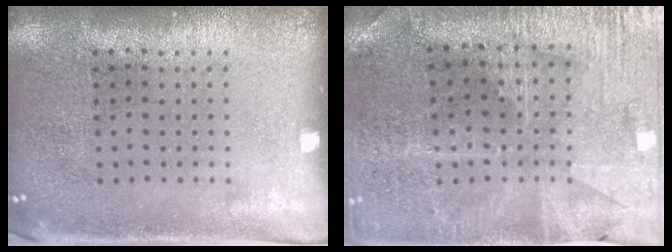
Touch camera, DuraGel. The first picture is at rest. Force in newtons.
{"total": 1.7, "press": 1.7, "slide": 0.3}